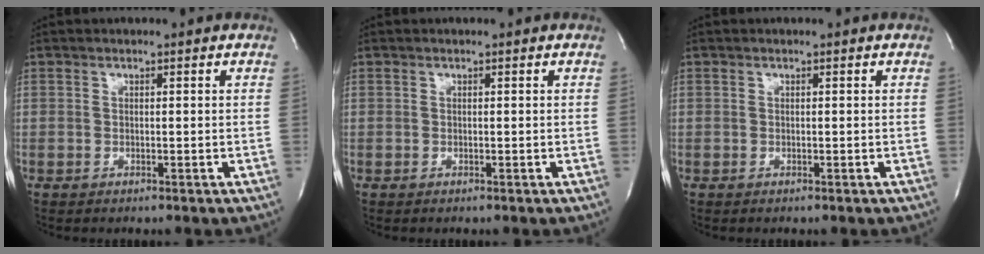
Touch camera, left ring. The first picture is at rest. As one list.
[{"total": 0.0}, {"total": 0.0}]